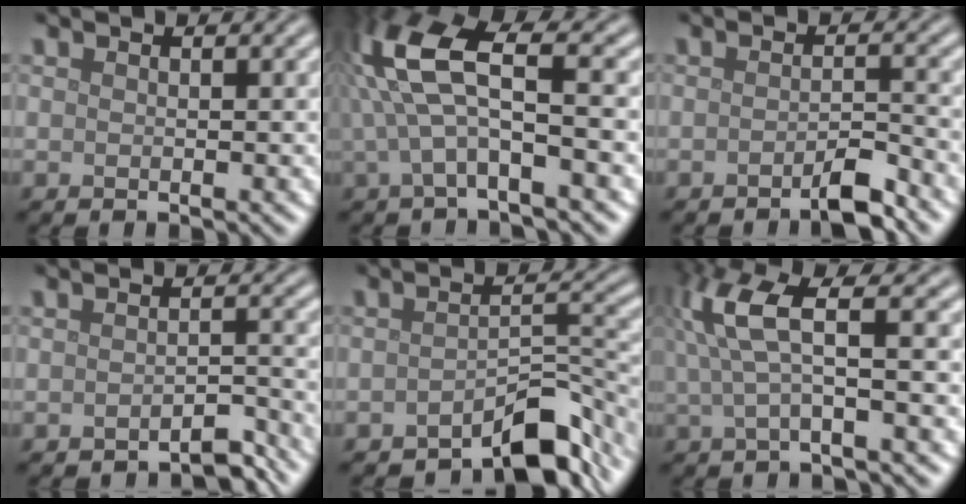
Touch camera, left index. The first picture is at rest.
{"total": 7.2, "force": [0.6, 2.3, 6.8], "torque": [-0.152, 0.017, 0.004]}
{"total": 2.5, "force": [-1.8, 0.3, 1.6], "torque": [-0.025, 0.004, -0.035]}
{"total": 2.3, "force": [-2.1, 0.3, 0.8], "torque": [-0.006, 0.005, -0.031]}
{"total": 5.6, "force": [-4.0, 1.9, 3.5], "torque": [-0.037, 0.003, -0.063]}
{"total": 5.1, "force": [1.4, 1.1, 4.8], "torque": [-0.111, 0.011, 0.024]}